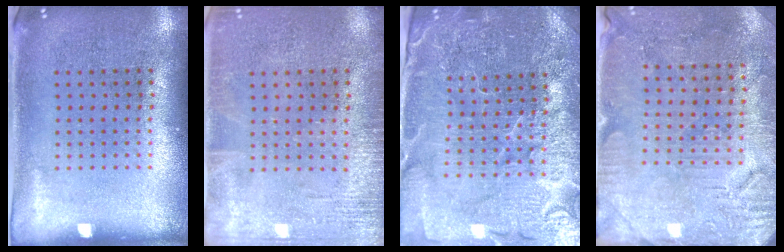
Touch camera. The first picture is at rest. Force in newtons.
{"total": 2.4, "press": 2.4, "slide": 0.3}
{"total": 4.6, "press": 4.4, "slide": 1.6}
{"total": 3.0, "press": 2.9, "slide": 0.6}